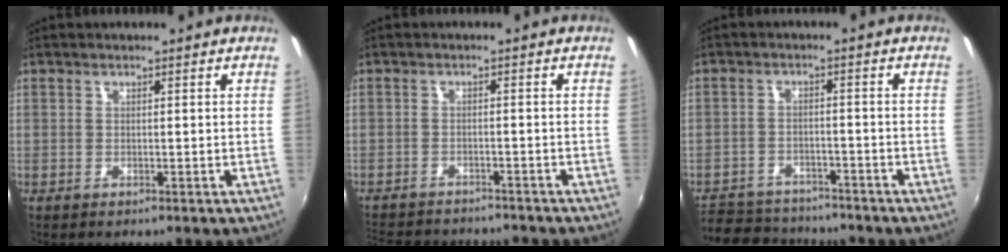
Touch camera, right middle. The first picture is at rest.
{"total": 12.3, "force": [-11.0, 3.7, 4.1], "torque": [-0.104, -0.008, -0.164]}
{"total": 12.4, "force": [-10.6, 5.4, 3.7], "torque": [-0.101, 0.006, -0.158]}